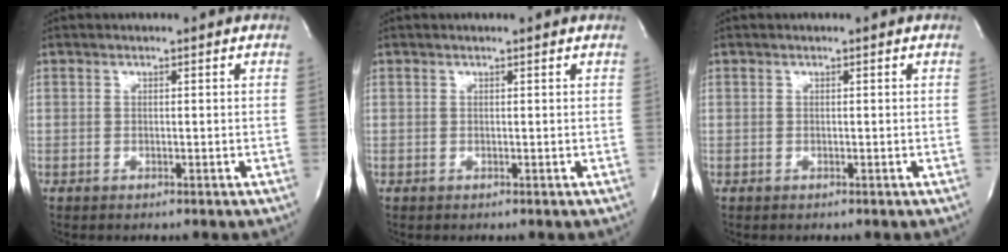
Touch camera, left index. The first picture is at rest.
{"total": 1.0, "force": [1.0, -0.1, 0.4], "torque": [-0.010, 0.007, 0.011]}
{"total": 0.0}